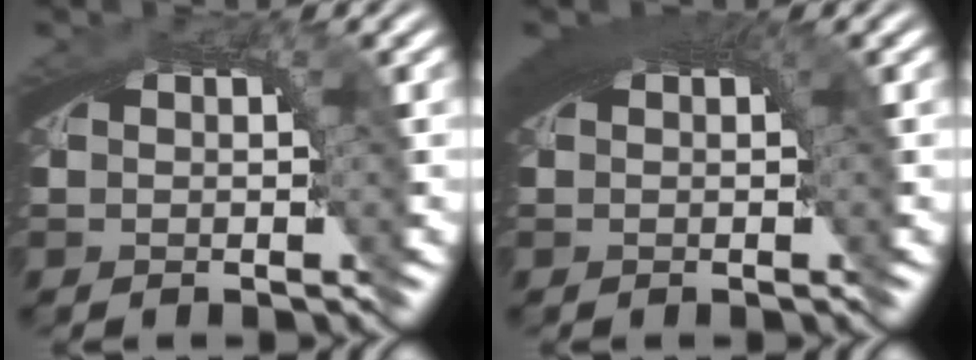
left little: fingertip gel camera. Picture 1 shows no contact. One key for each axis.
{"total": 3.2, "fx": 1.2, "fy": 1.0, "fz": 2.8, "tx": -0.036, "ty": 0.011, "tz": 0.015}